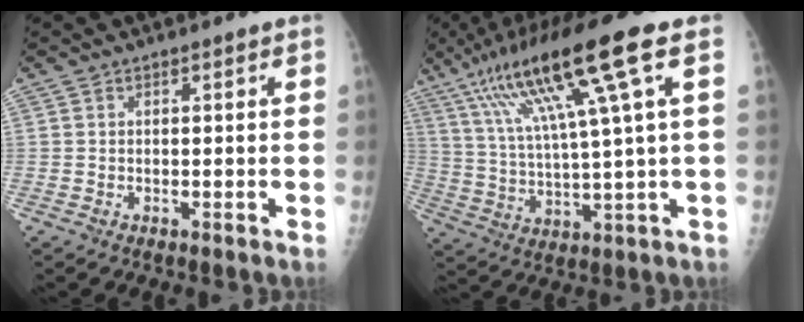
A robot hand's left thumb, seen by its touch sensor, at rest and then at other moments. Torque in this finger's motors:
{"motor_torque": [0.99, 0.57, 1.86, -0.95, 0.62]}